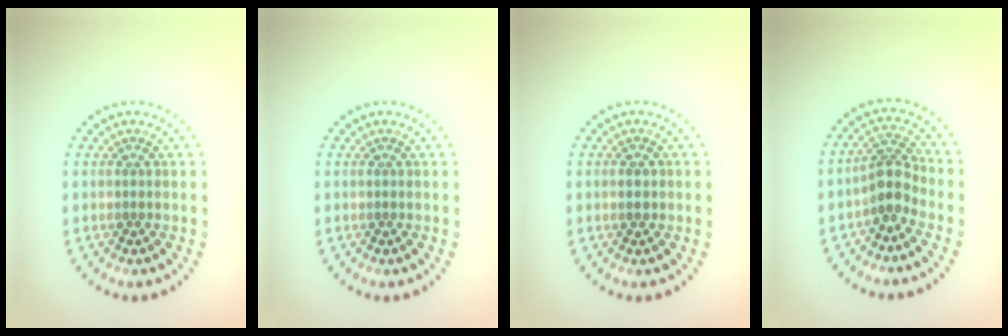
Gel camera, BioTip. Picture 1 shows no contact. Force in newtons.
{"total": 0.0}
{"total": 1.5, "press": 1.5, "slide": 0.1}
{"total": 2.7, "press": 2.1, "slide": 1.7}